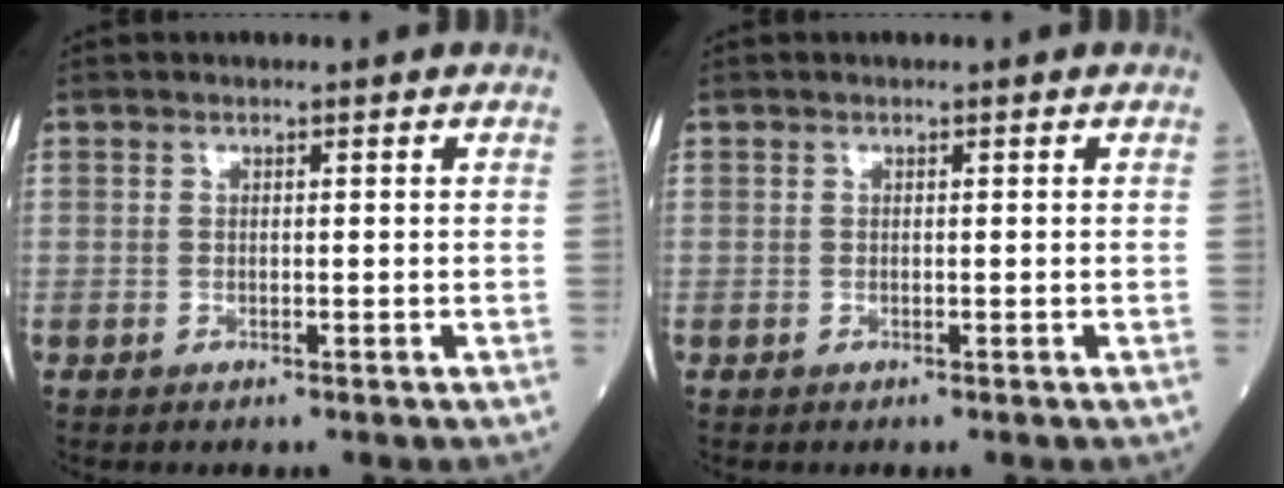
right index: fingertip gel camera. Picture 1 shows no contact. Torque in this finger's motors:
{"motor_torque": [0.00, 0.00, -0.01, -0.01]}